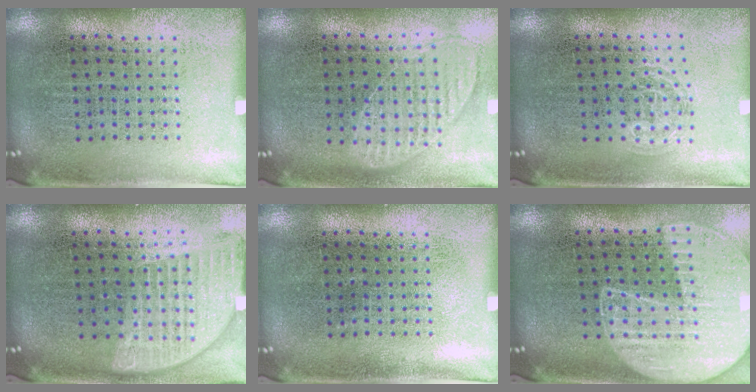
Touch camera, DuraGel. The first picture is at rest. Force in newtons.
{"total": 1.0, "press": 1.0, "slide": 0.3}
{"total": 0.8, "press": 0.6, "slide": 0.6}
{"total": 1.6, "press": 1.4, "slide": 0.8}
{"total": 0.0}
{"total": 1.7, "press": 1.6, "slide": 0.7}